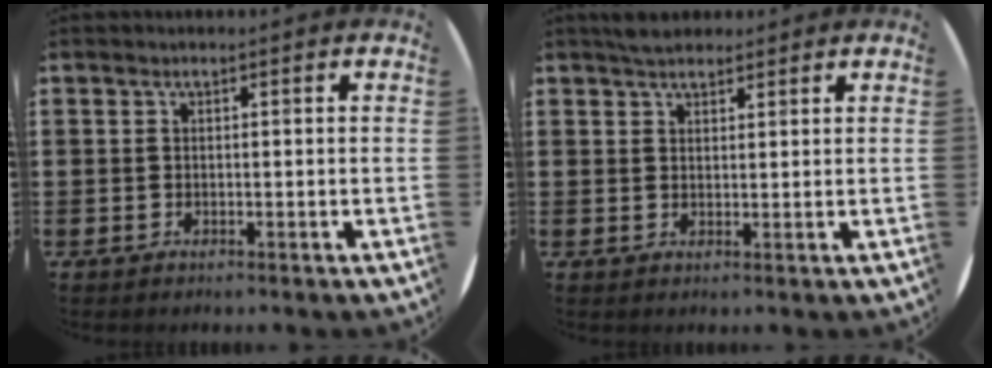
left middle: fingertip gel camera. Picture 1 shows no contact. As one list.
[{"total": 2.5, "force": [2.3, 1.0, 0.4], "torque": [-0.004, 0.003, 0.043]}]